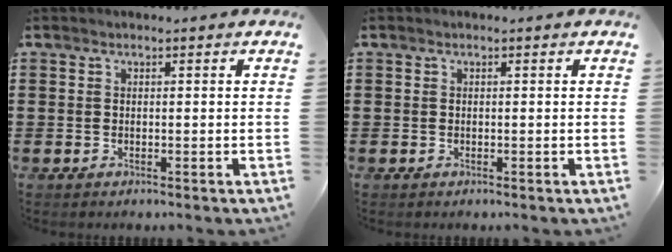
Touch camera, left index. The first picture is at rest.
{"total": 0.0}